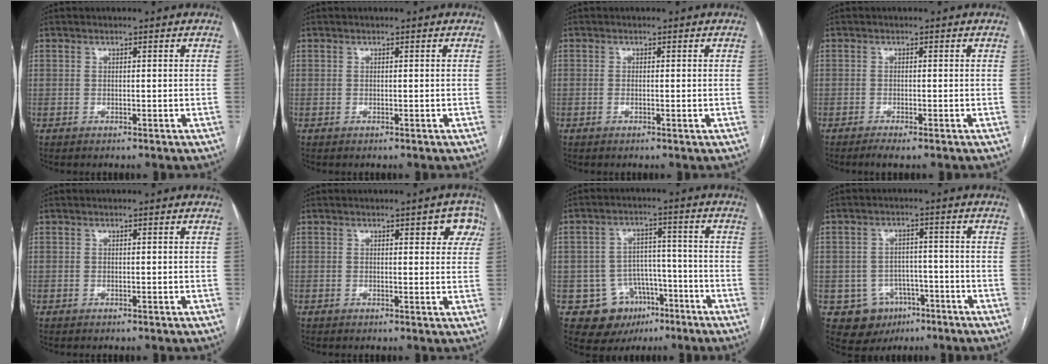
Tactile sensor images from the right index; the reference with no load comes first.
{"total": 0.0}
{"total": 1.0, "force": [-0.2, 0.2, 1.0], "torque": [-0.017, -0.002, -0.003]}
{"total": 1.8, "force": [-1.2, 0.1, 1.4], "torque": [-0.022, -0.003, -0.022]}
{"total": 0.0}
{"total": 4.9, "force": [2.3, 1.9, 3.9], "torque": [-0.029, 0.010, 0.019]}
{"total": 9.8, "force": [-4.7, 8.2, 2.5], "torque": [-0.033, 0.027, -0.059]}
{"total": 7.8, "force": [-3.5, 6.8, 1.7], "torque": [-0.023, 0.012, -0.040]}